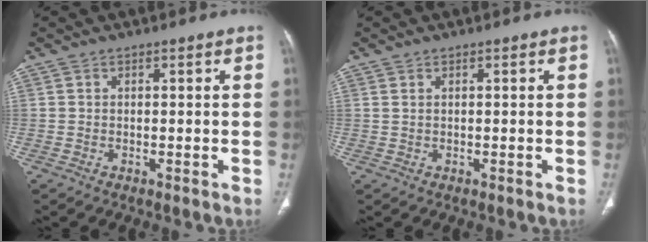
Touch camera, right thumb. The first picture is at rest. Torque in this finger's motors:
{"motor_torque": [-0.33, -0.45, 0.28, -0.17, -0.03]}